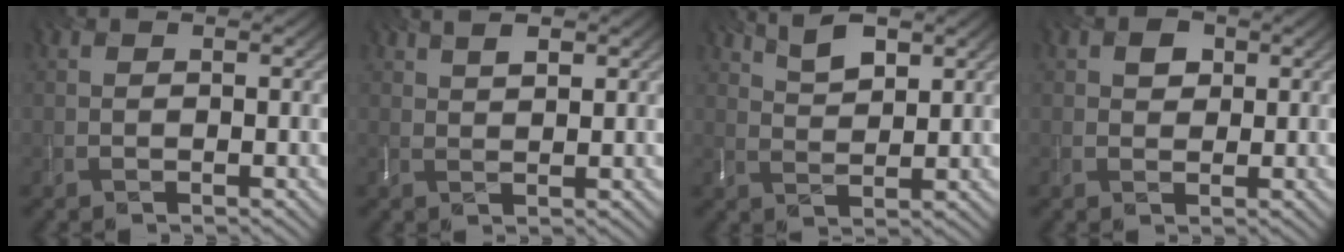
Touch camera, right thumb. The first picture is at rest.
{"total": 2.0, "force": [1.5, 0.3, 1.3], "torque": [-0.024, 0.002, 0.034]}
{"total": 4.0, "force": [3.0, 1.0, 2.4], "torque": [-0.056, 0.004, 0.064]}
{"total": 2.0, "force": [1.0, 1.6, 0.8], "torque": [-0.019, 0.002, 0.017]}